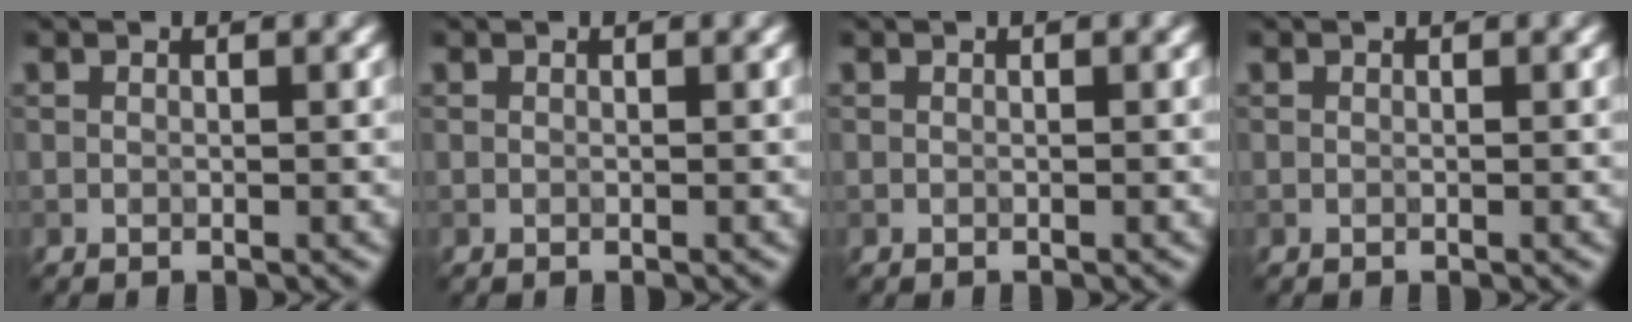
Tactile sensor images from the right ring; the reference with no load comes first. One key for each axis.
{"total": 0.0}
{"total": 0.0}
{"total": 0.0}